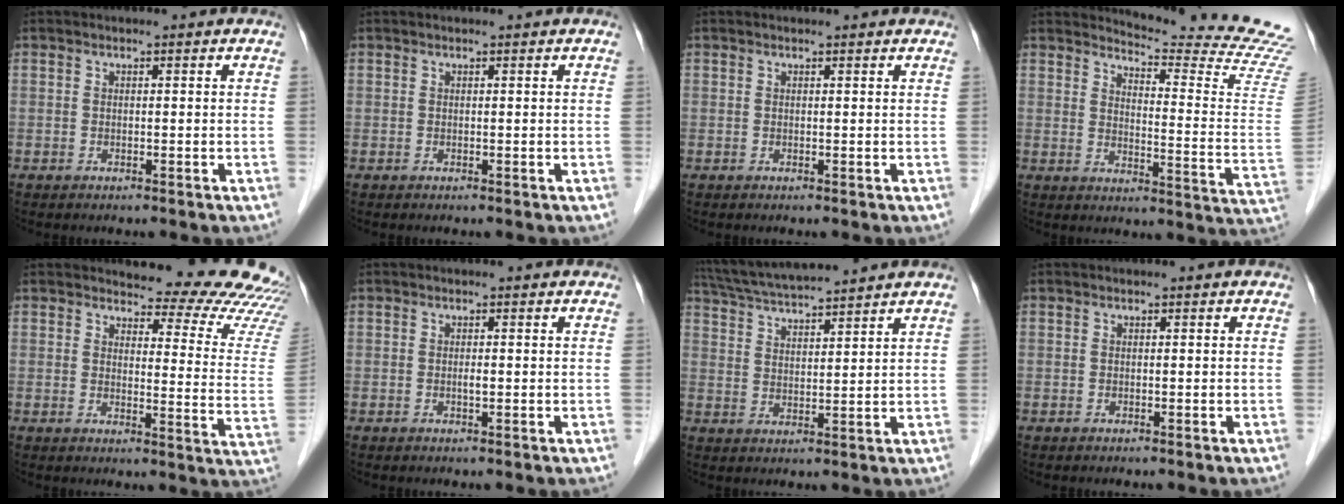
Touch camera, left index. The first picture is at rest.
{"total": 0.9, "force": [0.9, 0.1, 0.2], "torque": [-0.006, 0.018, 0.015]}
{"total": 1.6, "force": [1.6, 0.3, 0.3], "torque": [-0.014, 0.008, 0.014]}
{"total": 17.1, "force": [16.7, -2.5, 2.6], "torque": [-0.046, -0.158, 0.185]}
{"total": 16.9, "force": [16.4, 2.1, 3.2], "torque": [-0.017, -0.121, 0.153]}
{"total": 0.7, "force": [-0.1, 0.2, 0.7], "torque": [-0.012, 0.000, -0.003]}
{"total": 11.6, "force": [10.6, -0.3, 4.6], "torque": [-0.090, 0.028, 0.176]}
{"total": 0.0}